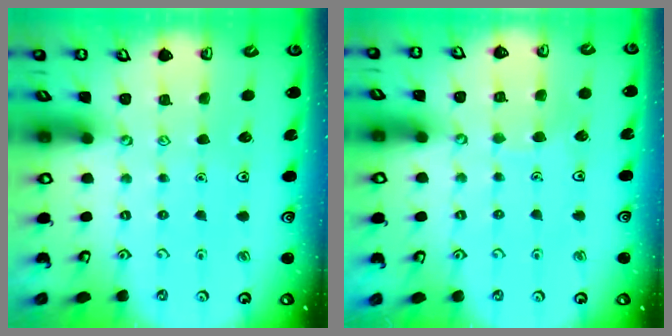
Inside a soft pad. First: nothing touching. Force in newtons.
{"total": 3.7, "press": 3.7, "slide": 0.3}